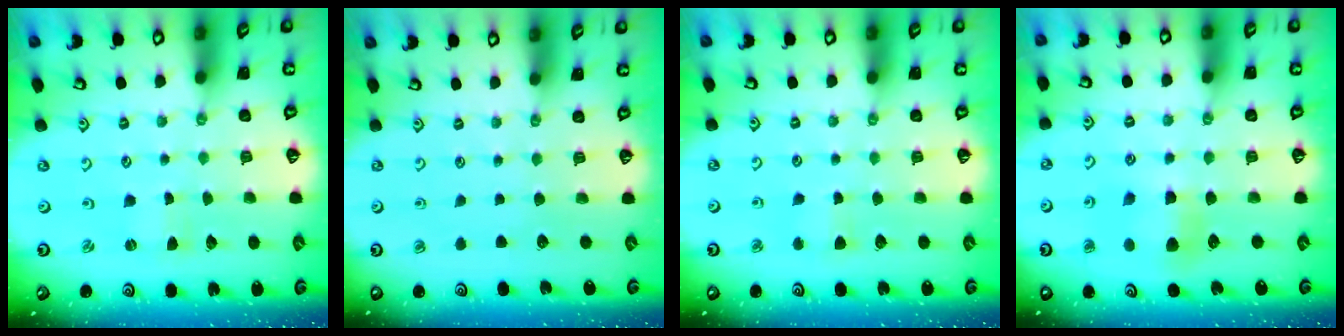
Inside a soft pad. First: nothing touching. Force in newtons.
{"total": 0.0}
{"total": 2.8, "press": 2.8, "slide": 0.5}
{"total": 7.1, "press": 7.1, "slide": 0.7}